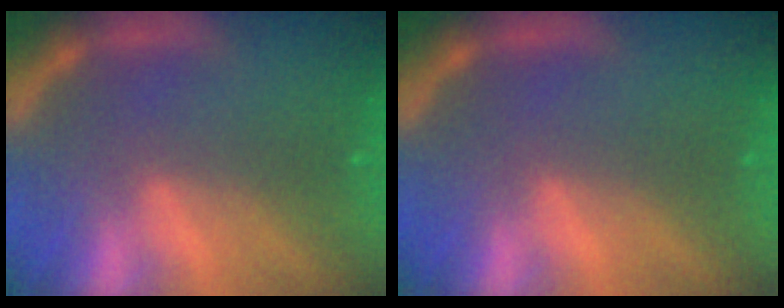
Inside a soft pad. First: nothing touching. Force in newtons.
{"total": 0.0}